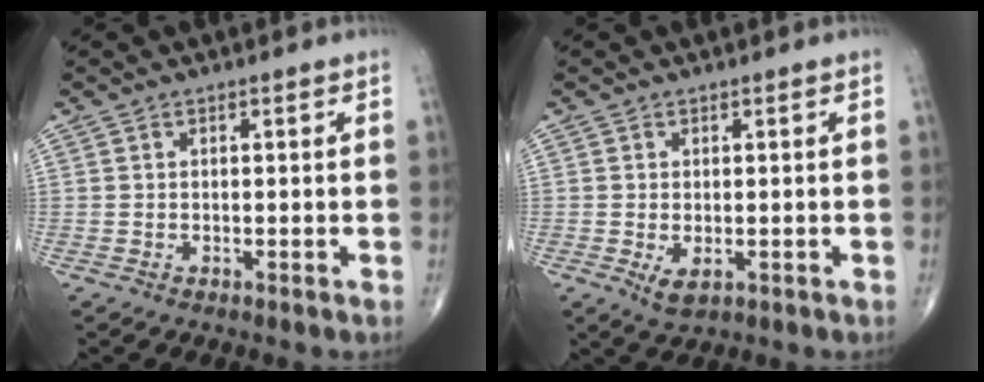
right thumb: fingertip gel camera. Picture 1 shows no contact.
{"total": 2.9, "force": [-0.8, 1.6, 2.4], "torque": [-0.039, -0.006, -0.004]}